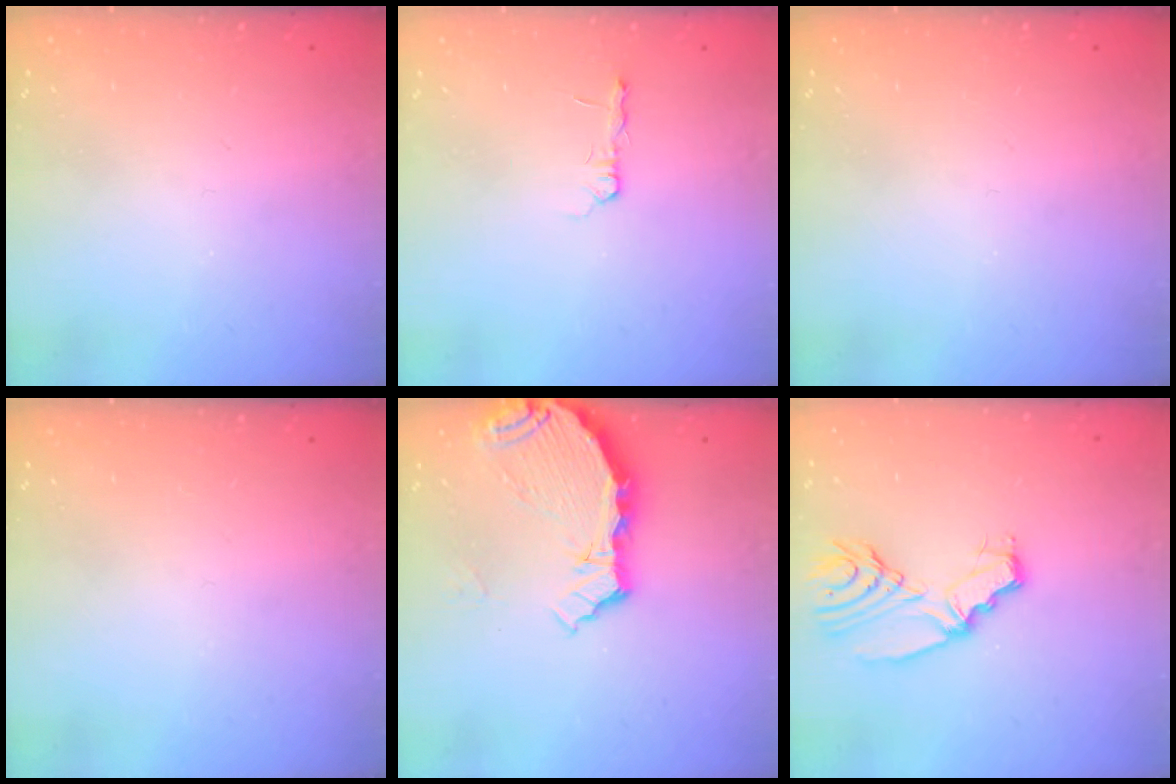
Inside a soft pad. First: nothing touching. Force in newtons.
{"total": 2.7, "press": 2.7, "slide": 0.4}
{"total": 0.0}
{"total": 0.0}
{"total": 6.1, "press": 5.5, "slide": 2.7}
{"total": 8.7, "press": 8.7, "slide": 0.3}